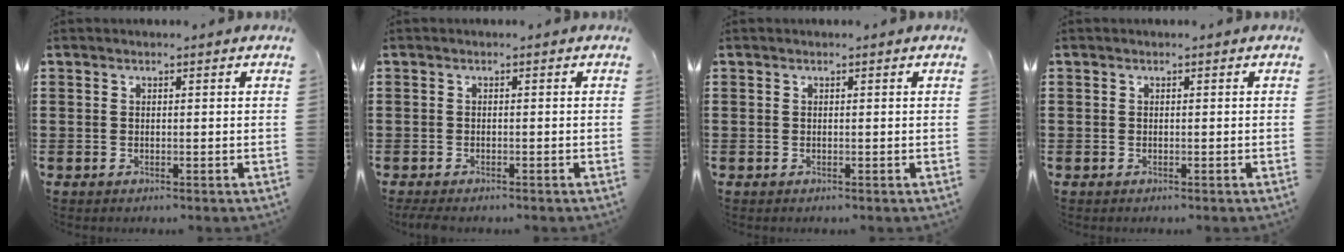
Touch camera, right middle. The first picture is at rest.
{"total": 0.7, "force": [-0.7, 0.1, 0.2], "torque": [-0.007, -0.005, -0.013]}
{"total": 0.0}
{"total": 0.0}